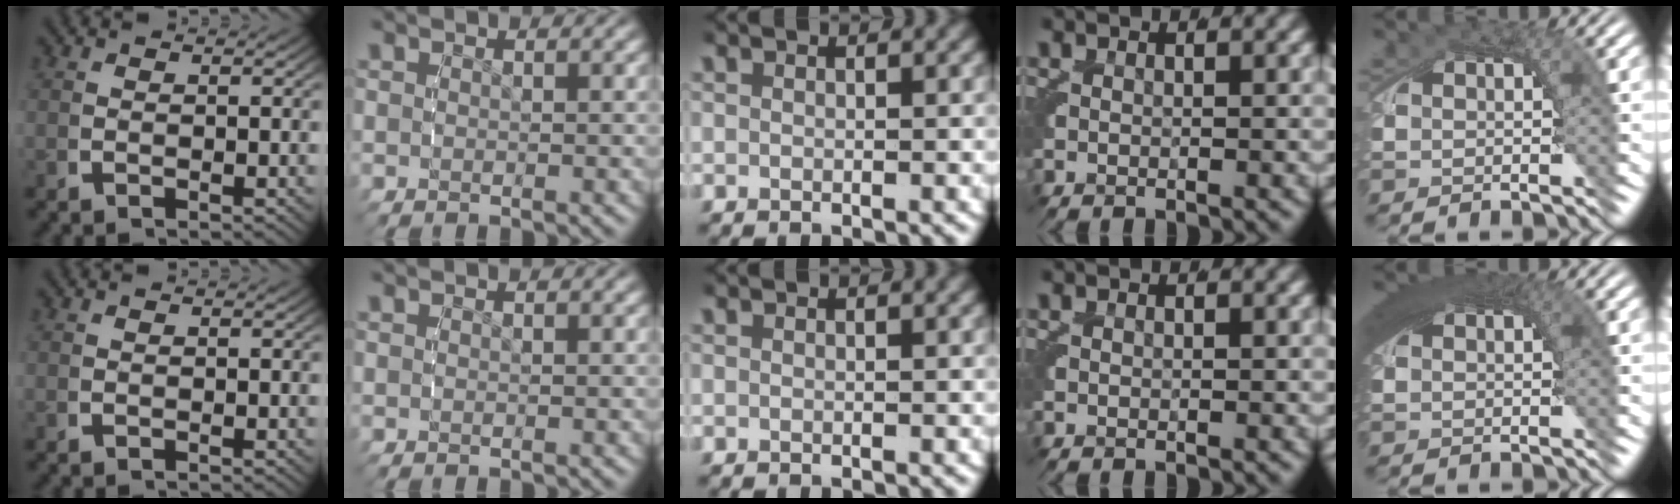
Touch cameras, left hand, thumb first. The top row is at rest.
{"little": {"total": 5.5, "force": [1.3, 2.3, 4.9], "torque": [-0.072, 0.007, 0.020]}}